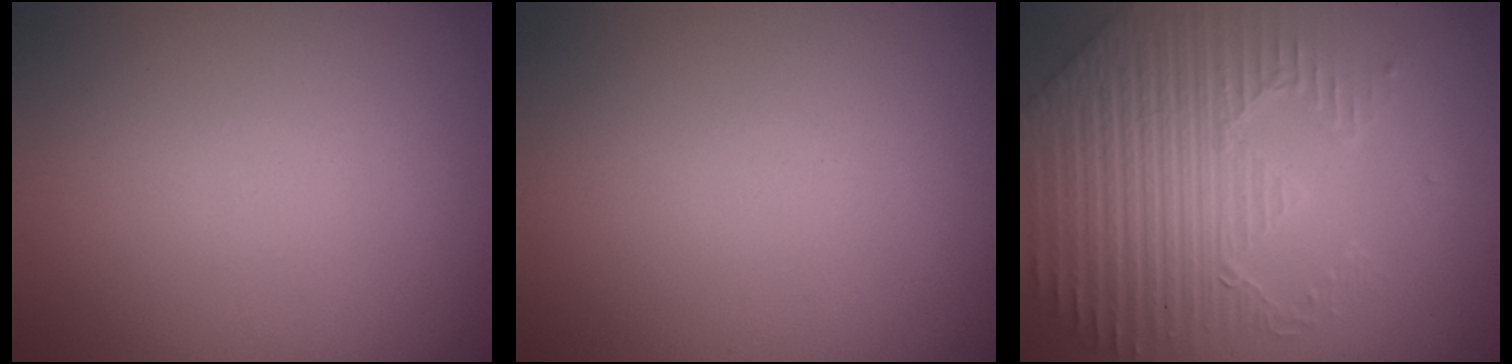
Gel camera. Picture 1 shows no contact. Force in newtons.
{"total": 0.0}
{"total": 5.3, "press": 4.7, "slide": 2.4}